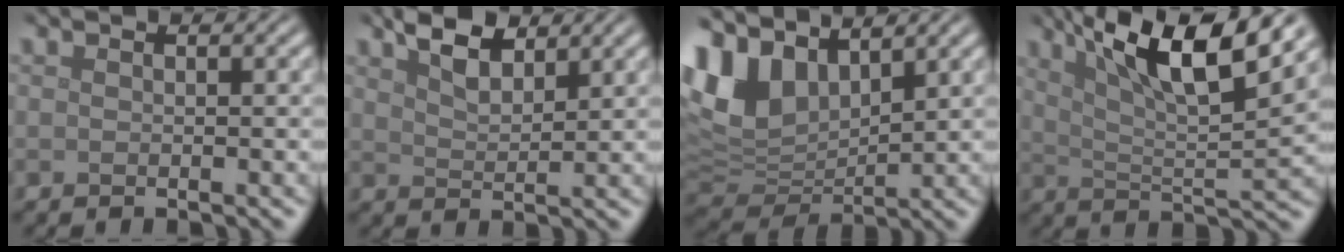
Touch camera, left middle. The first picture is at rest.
{"total": 3.6, "force": [2.6, 1.3, 2.1], "torque": [-0.044, 0.004, 0.049]}
{"total": 6.9, "force": [4.0, 4.1, 3.9], "torque": [-0.092, 0.000, 0.080]}
{"total": 10.1, "force": [5.4, 2.3, 8.3], "torque": [-0.136, 0.004, 0.091]}